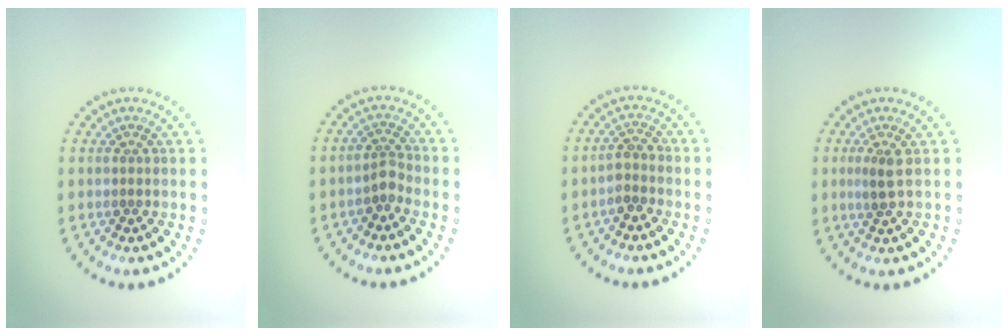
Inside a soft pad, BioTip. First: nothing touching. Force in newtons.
{"total": 1.7, "press": 1.3, "slide": 1.2}
{"total": 1.6, "press": 1.3, "slide": 0.9}
{"total": 1.3, "press": 1.0, "slide": 0.8}